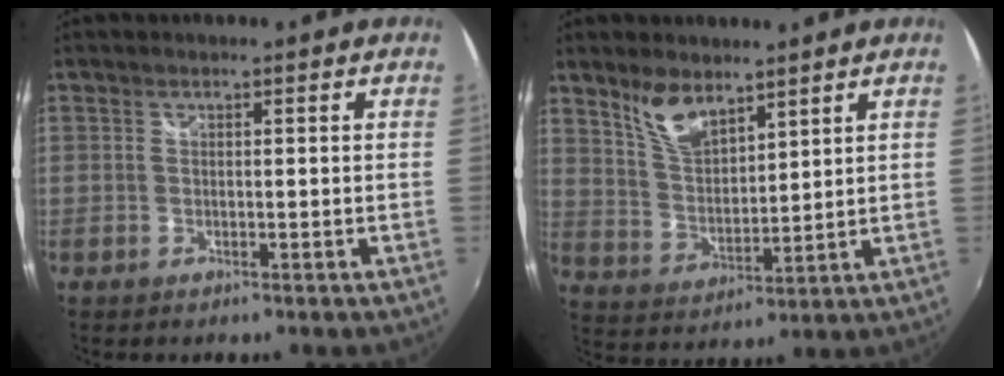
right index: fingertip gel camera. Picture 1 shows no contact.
{"total": 8.2, "force": [5.9, 3.5, 4.6], "torque": [-0.083, 0.004, 0.120]}